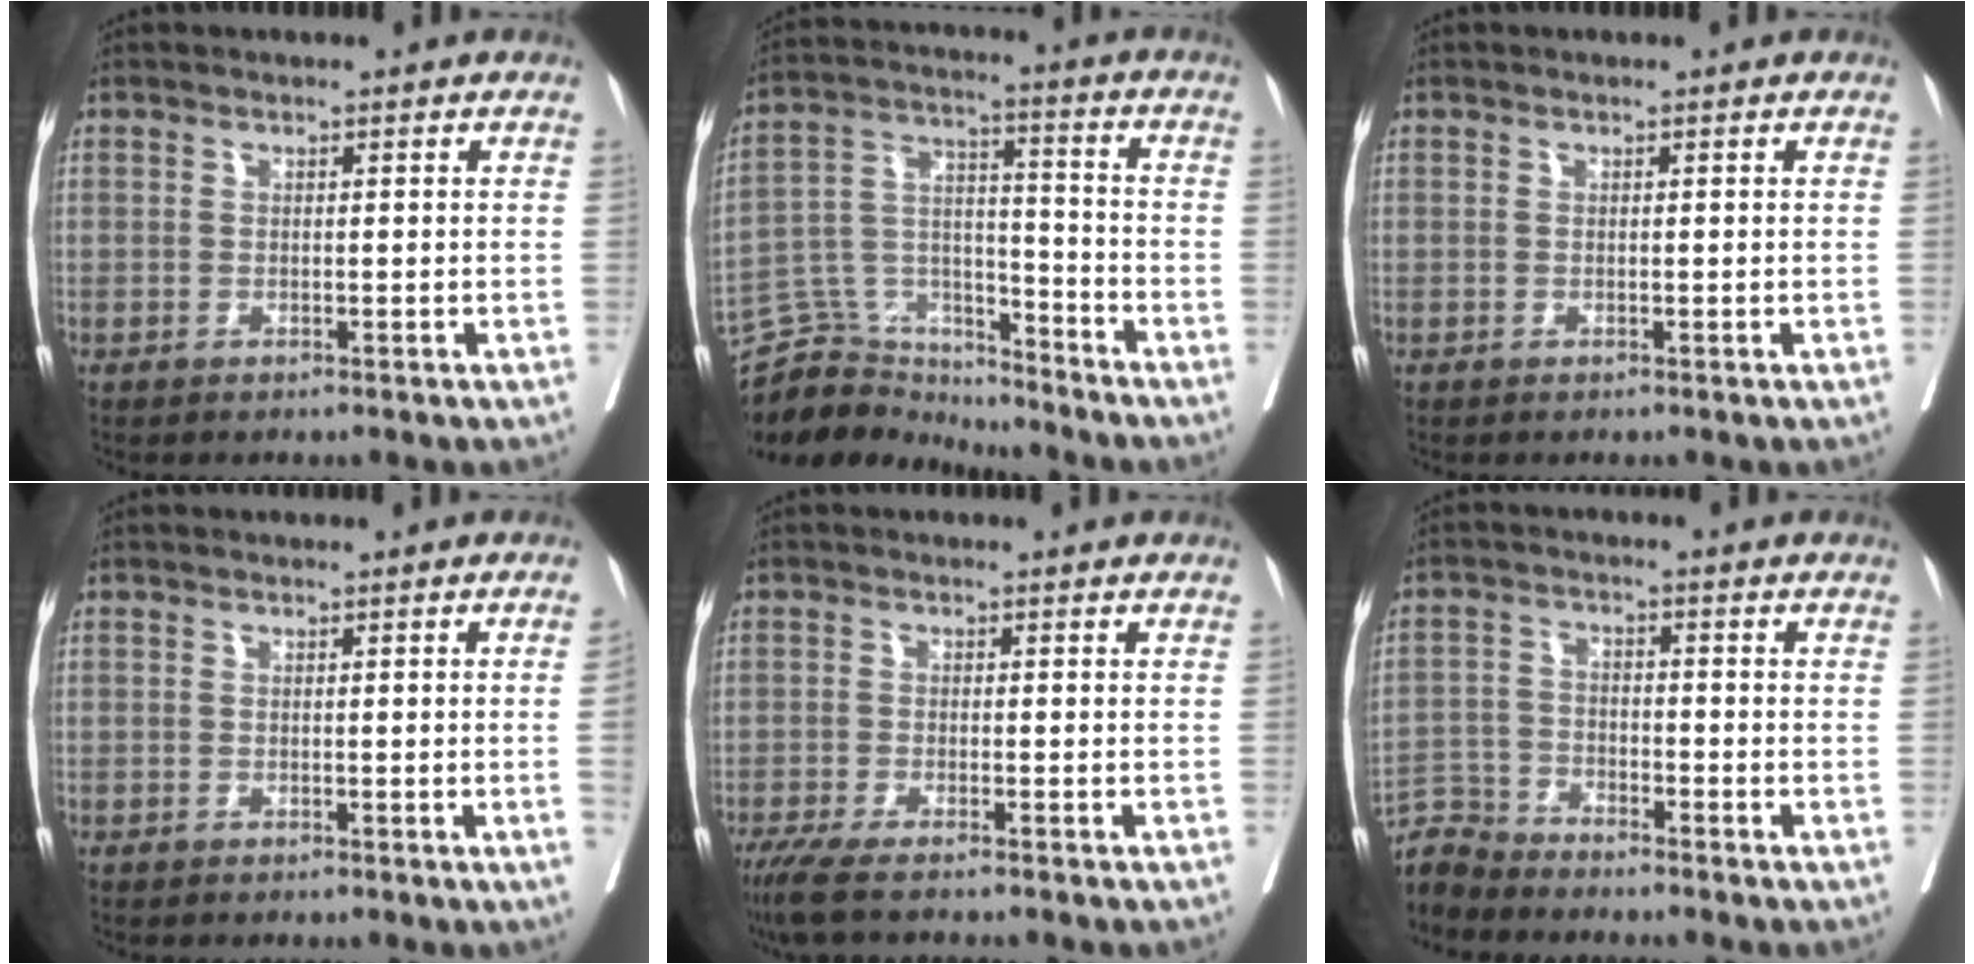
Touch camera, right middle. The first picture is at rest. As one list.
[{"total": 11.9, "force": [-11.5, 3.0, 0.4], "torque": [-0.011, 0.049, -0.206]}, {"total": 0.0}, {"total": 1.2, "force": [-0.3, -0.2, 1.1], "torque": [-0.017, -0.002, -0.004]}, {"total": 5.5, "force": [-4.5, 0.1, 3.2], "torque": [-0.054, -0.014, -0.078]}, {"total": 4.9, "force": [-4.7, 0.1, -1.2], "torque": [0.021, -0.003, -0.093]}]